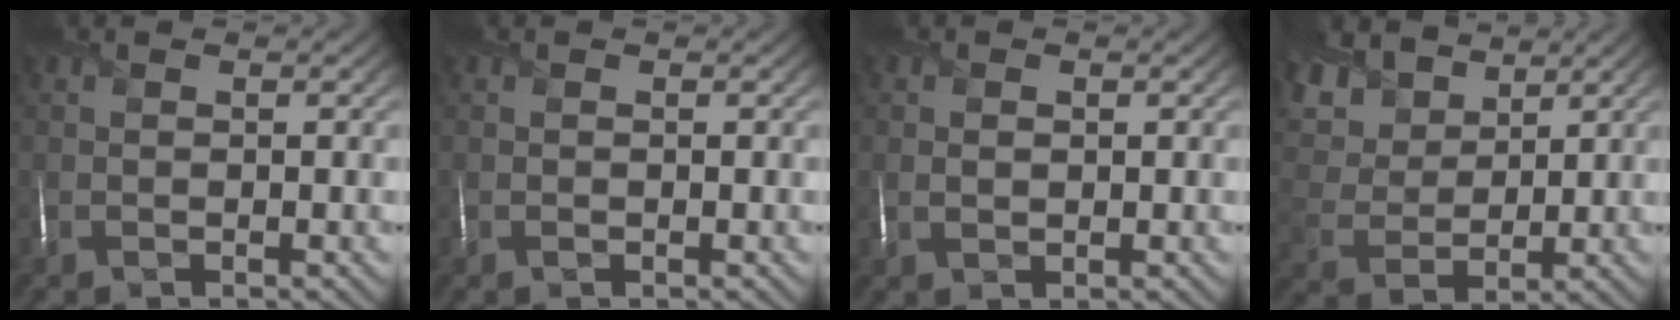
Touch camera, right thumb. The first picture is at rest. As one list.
[{"total": 0.0}, {"total": 1.4, "force": [0.5, 0.9, 0.9], "torque": [-0.020, 0.002, 0.011]}, {"total": 9.8, "force": [6.4, 5.4, 5.2], "torque": [-0.168, 0.023, 0.111]}]